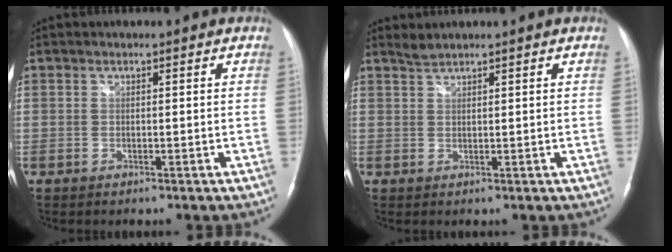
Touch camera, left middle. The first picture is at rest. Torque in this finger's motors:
{"motor_torque": [0.08, -0.03, -0.07, 0.01]}